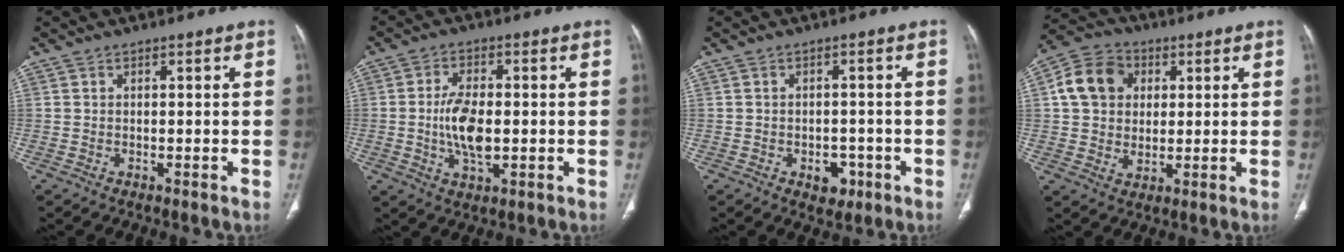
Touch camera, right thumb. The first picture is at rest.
{"total": 8.5, "force": [-0.7, 4.2, 7.4], "torque": [-0.141, -0.001, -0.013]}
{"total": 4.2, "force": [-1.8, 3.0, 2.4], "torque": [-0.013, 0.009, -0.018]}
{"total": 11.3, "force": [2.6, 9.2, 6.0], "torque": [-0.088, 0.005, 0.040]}